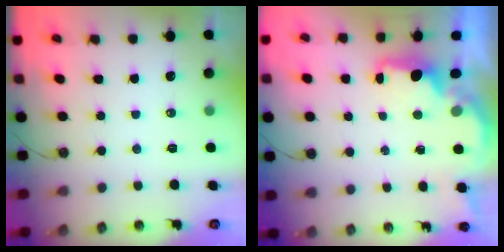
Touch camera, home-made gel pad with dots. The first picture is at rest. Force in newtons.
{"total": 1.8, "press": 1.7, "slide": 0.6}